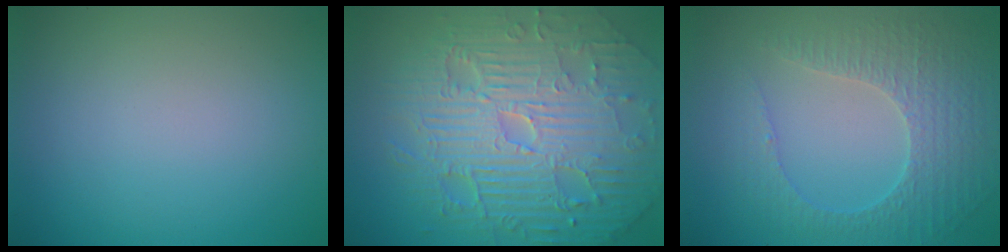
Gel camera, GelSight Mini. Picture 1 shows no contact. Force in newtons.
{"total": 11.4, "press": 7.4, "slide": 8.8}
{"total": 4.7, "press": 3.3, "slide": 3.3}